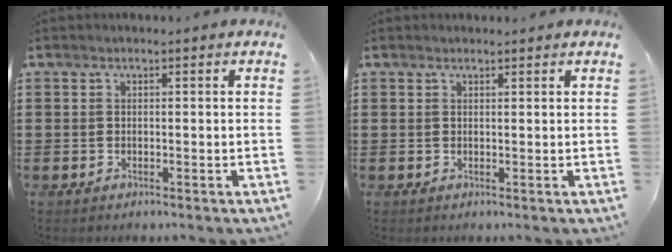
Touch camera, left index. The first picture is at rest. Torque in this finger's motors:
{"motor_torque": [2.14, 0.00, 0.02, -0.01]}